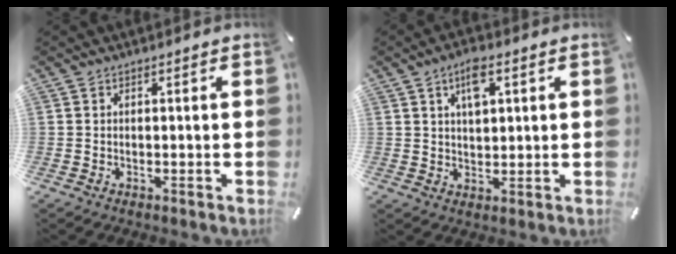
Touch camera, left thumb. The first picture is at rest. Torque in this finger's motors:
{"motor_torque": [0.19, -0.08, 0.09, 0.04, 0.02]}